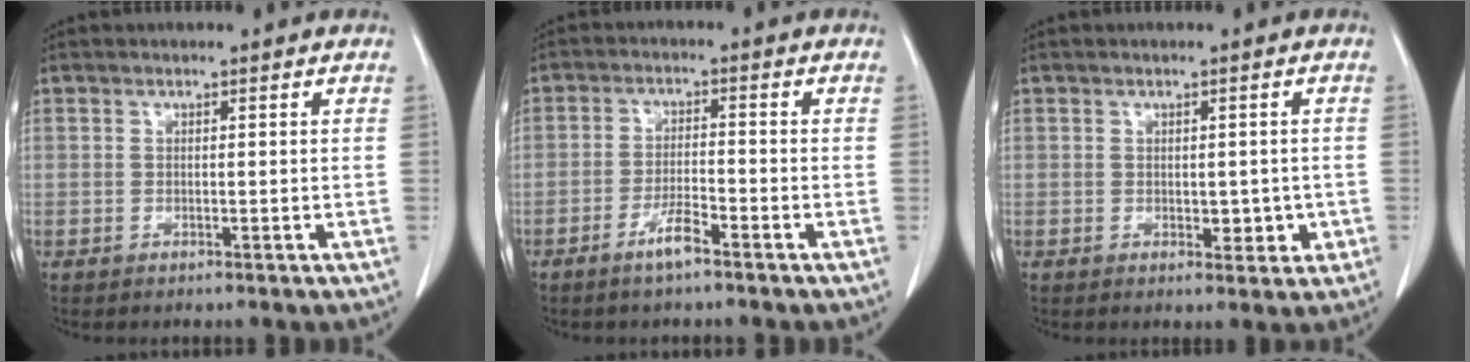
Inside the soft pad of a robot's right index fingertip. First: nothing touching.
{"total": 4.1, "force": [-2.9, 0.3, 2.9], "torque": [-0.058, -0.002, -0.054]}
{"total": 3.4, "force": [-0.5, 2.0, 2.7], "torque": [-0.027, 0.002, 0.003]}